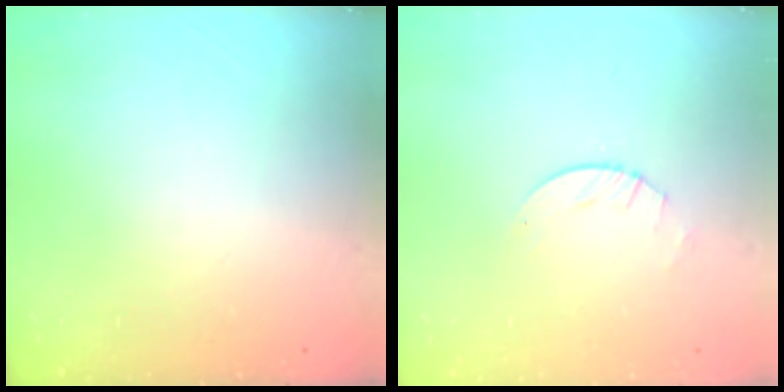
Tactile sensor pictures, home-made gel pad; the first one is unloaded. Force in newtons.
{"total": 2.8, "press": 2.8, "slide": 0.4}